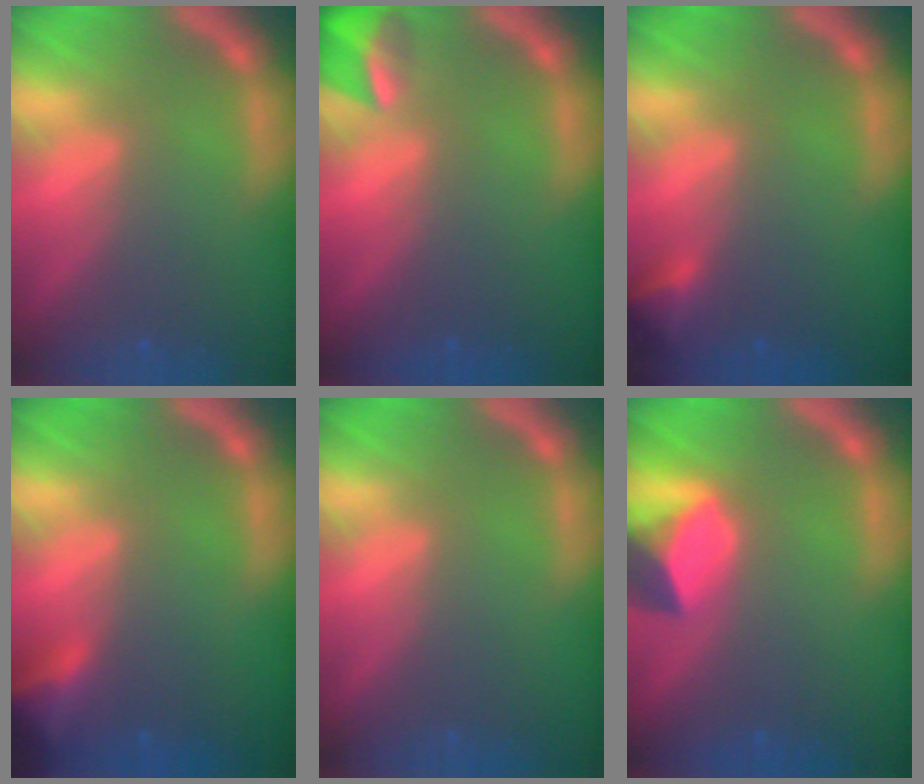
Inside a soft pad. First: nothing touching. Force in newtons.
{"total": 3.4}
{"total": 1.9}
{"total": 3.5}
{"total": 0.0}
{"total": 4.9}